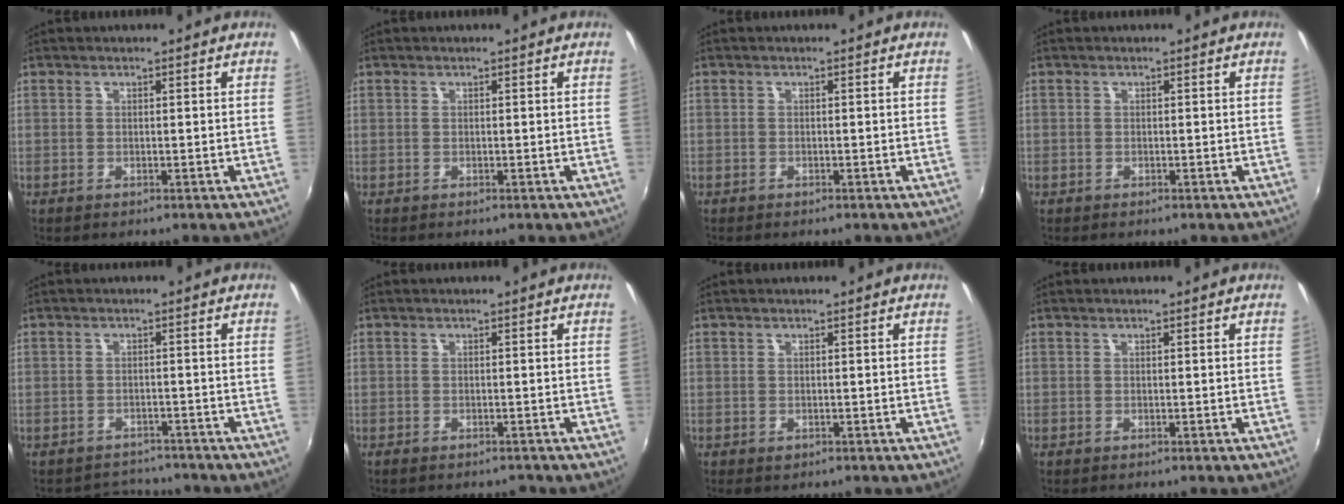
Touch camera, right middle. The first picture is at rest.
{"total": 0.0}
{"total": 0.8, "force": [-0.7, 0.5, 0.0], "torque": [-0.004, 0.001, -0.012]}
{"total": 1.0, "force": [-0.5, 0.8, -0.1], "torque": [-0.002, 0.003, -0.007]}
{"total": 4.2, "force": [-3.9, 1.5, -0.5], "torque": [-0.004, 0.012, -0.063]}
{"total": 1.9, "force": [-1.6, 0.8, 0.6], "torque": [-0.014, -0.008, -0.023]}
{"total": 0.7, "force": [-0.3, 0.5, 0.2], "torque": [-0.003, -0.004, -0.005]}
{"total": 0.0}